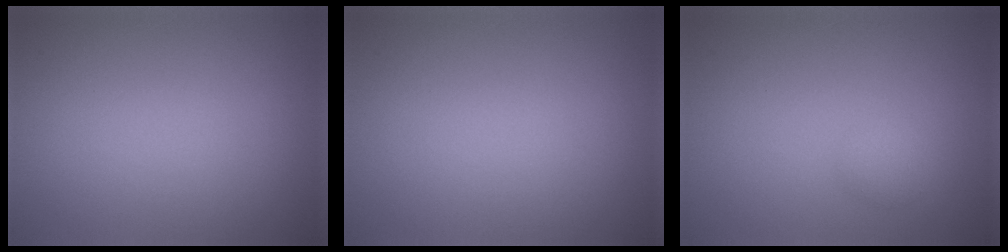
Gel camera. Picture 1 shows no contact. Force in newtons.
{"total": 0.0}
{"total": 1.3, "press": 1.3, "slide": 0.1}